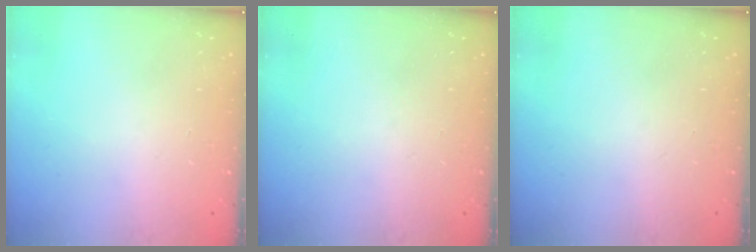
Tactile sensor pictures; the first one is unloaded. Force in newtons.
{"total": 0.0}
{"total": 0.0}